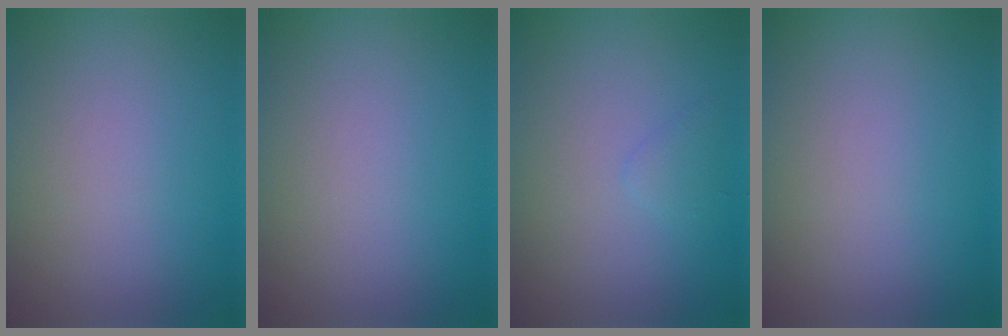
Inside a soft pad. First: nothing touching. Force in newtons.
{"total": 0.0}
{"total": 0.9, "press": 0.9, "slide": 0.0}
{"total": 0.0}